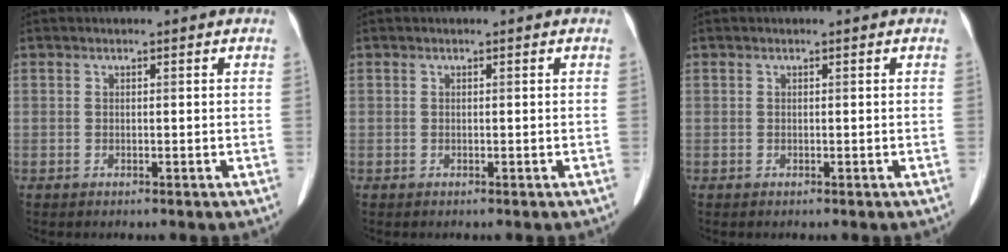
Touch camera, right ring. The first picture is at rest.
{"total": 0.0}
{"total": 0.0}